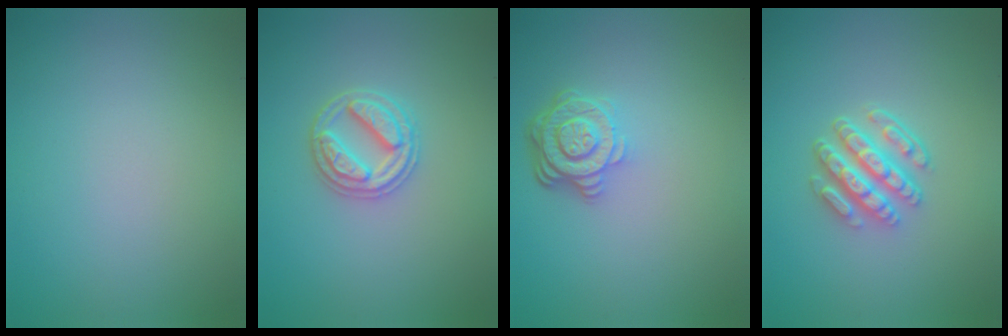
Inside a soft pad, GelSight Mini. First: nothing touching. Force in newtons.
{"total": 3.0, "press": 2.9, "slide": 0.4}
{"total": 4.2, "press": 3.3, "slide": 2.7}
{"total": 4.5, "press": 3.6, "slide": 2.7}